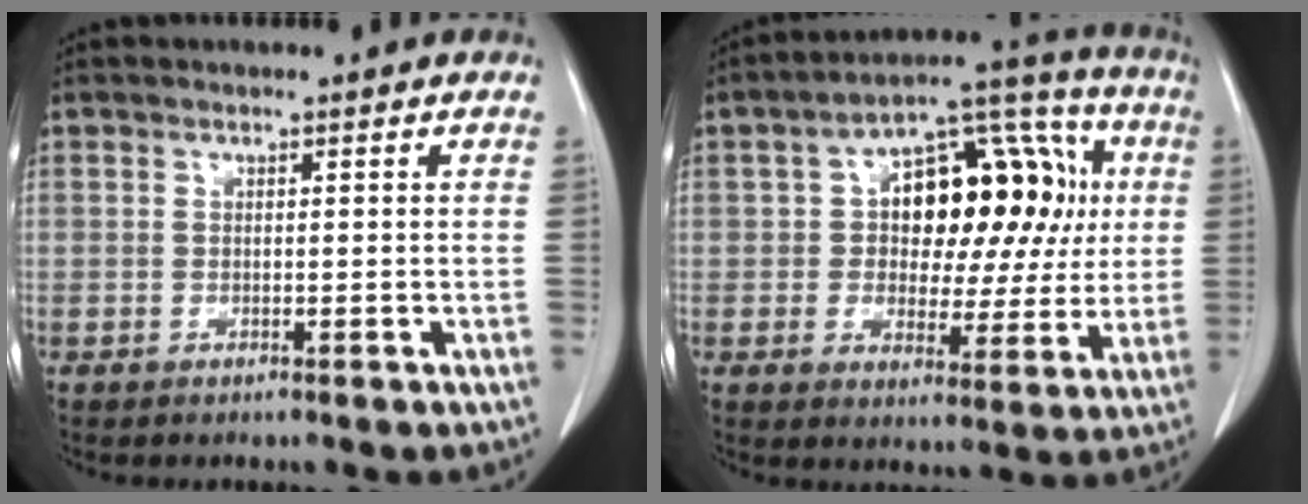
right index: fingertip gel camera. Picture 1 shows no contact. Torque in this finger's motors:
{"motor_torque": [0.96, 0.05, 0.65, 0.10]}